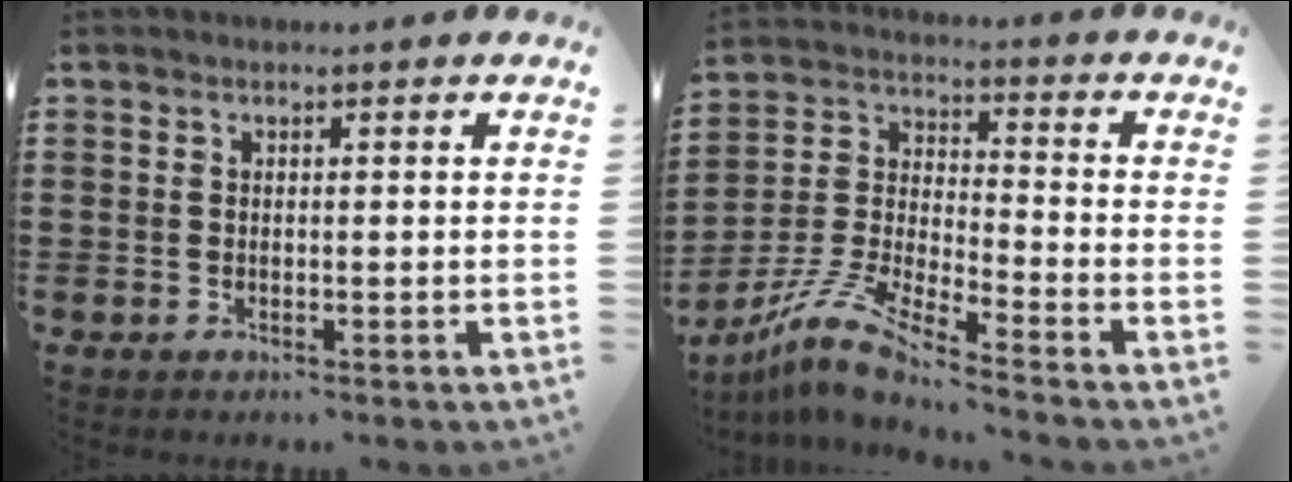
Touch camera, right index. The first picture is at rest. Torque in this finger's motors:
{"motor_torque": [0.76, 0.76, 0.35, 0.07]}